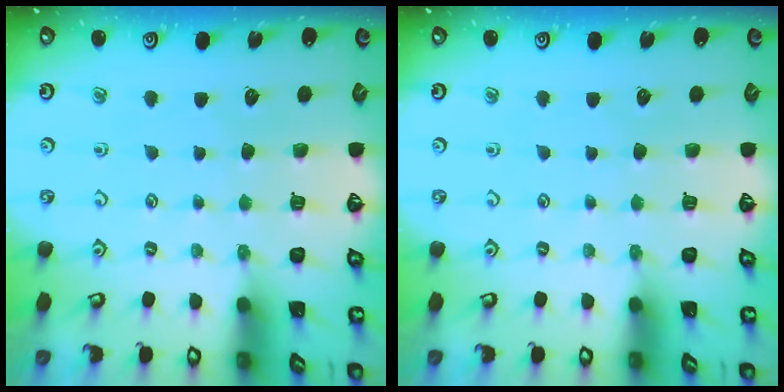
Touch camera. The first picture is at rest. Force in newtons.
{"total": 0.0}